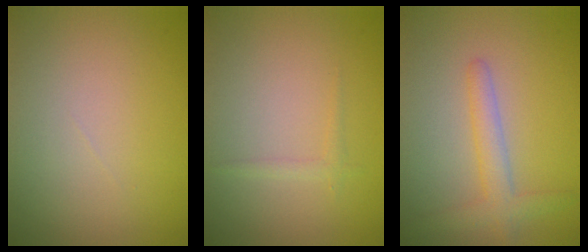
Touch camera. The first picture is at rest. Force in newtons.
{"total": 0.8, "press": 0.8, "slide": 0.1}
{"total": 2.6, "press": 2.6, "slide": 0.1}